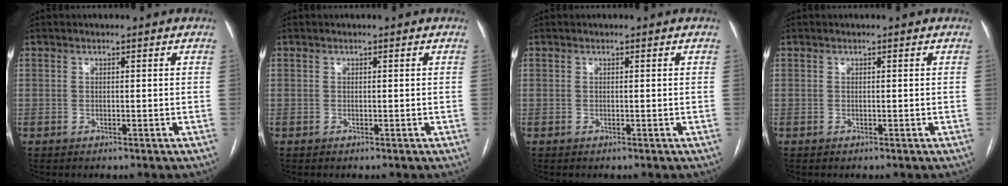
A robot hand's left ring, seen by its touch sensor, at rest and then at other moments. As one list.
[{"total": 0.0}, {"total": 0.0}, {"total": 0.0}]